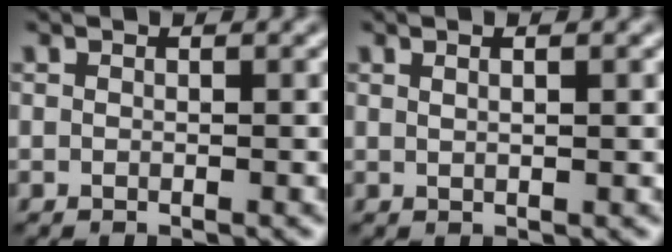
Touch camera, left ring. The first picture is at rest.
{"total": 2.0, "force": [1.1, 0.7, 1.4], "torque": [-0.010, 0.002, 0.000]}